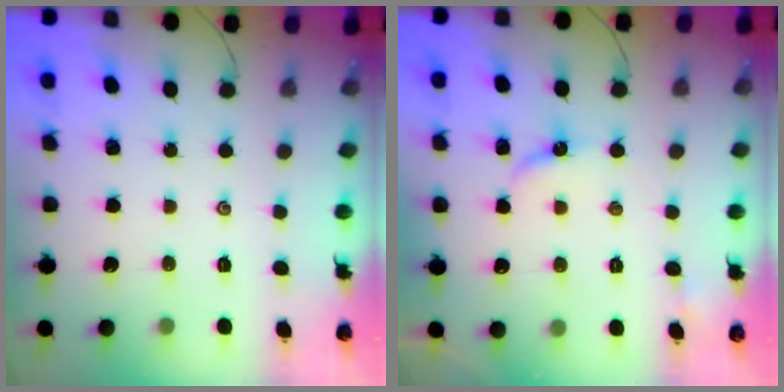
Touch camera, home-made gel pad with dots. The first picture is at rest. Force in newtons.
{"total": 5.2, "press": 5.1, "slide": 0.6}